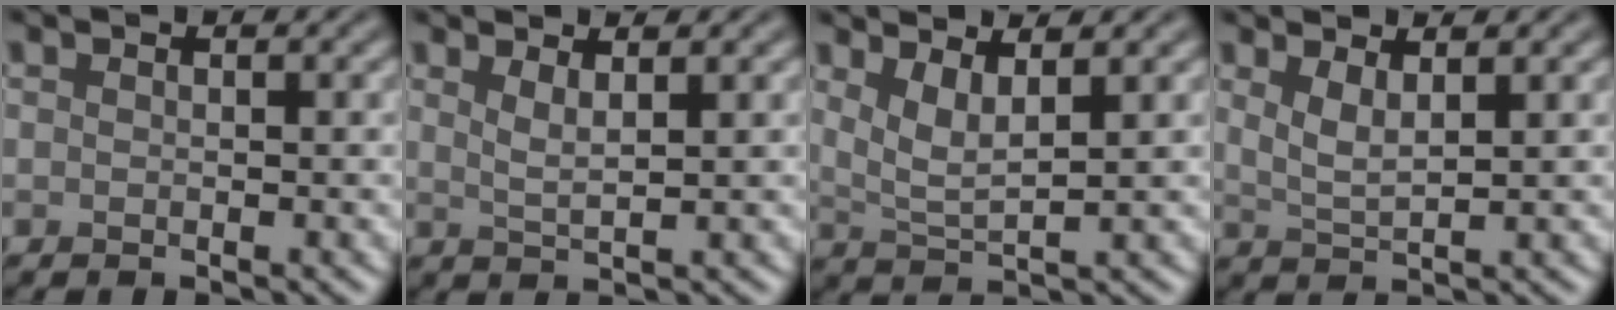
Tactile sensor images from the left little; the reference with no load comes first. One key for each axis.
{"total": 2.0, "fx": 1.2, "fy": 0.5, "fz": 1.5, "tx": -0.022, "ty": -0.002, "tz": 0.020}
{"total": 2.9, "fx": 1.8, "fy": 0.7, "fz": 2.3, "tx": -0.044, "ty": -0.008, "tz": 0.037}
{"total": 2.4, "fx": 1.3, "fy": 0.6, "fz": 1.8, "tx": -0.034, "ty": -0.005, "tz": 0.028}